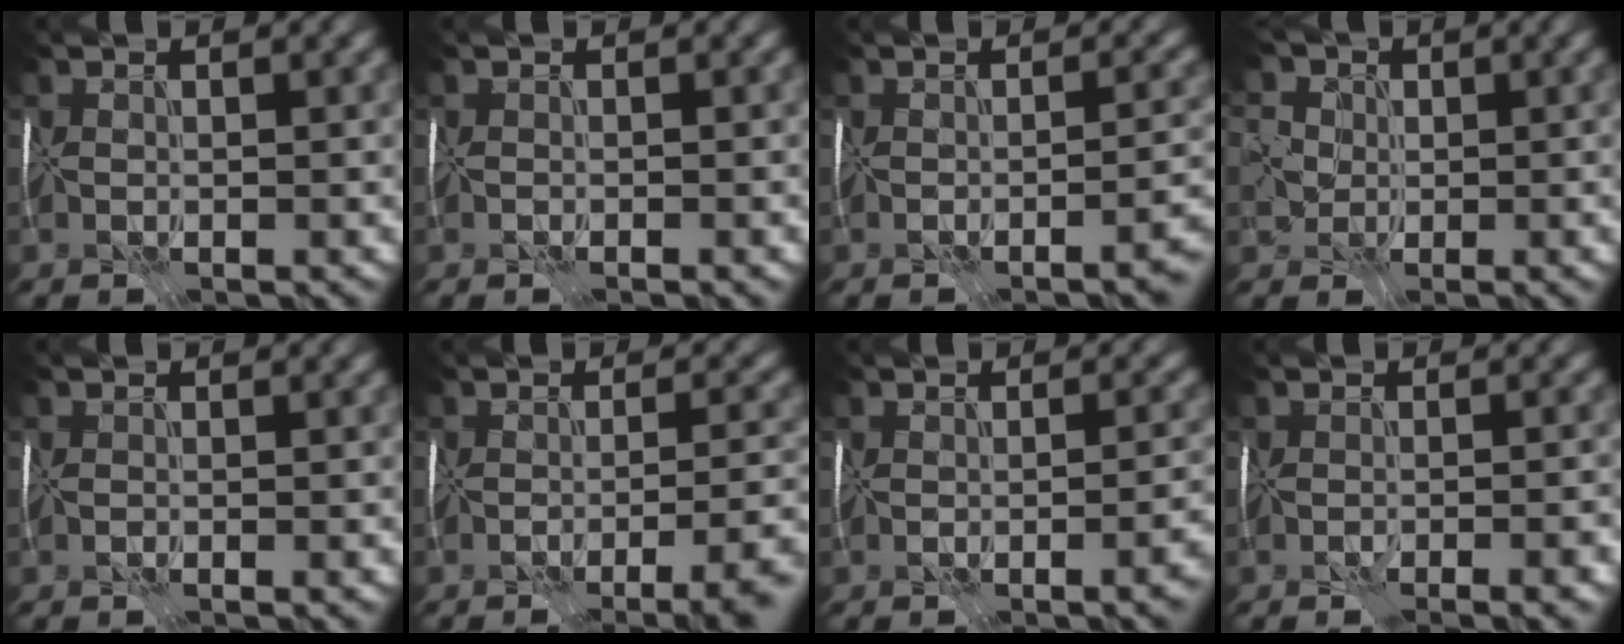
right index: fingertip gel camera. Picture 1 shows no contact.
{"total": 0.7, "force": [-0.6, -0.3, -0.1], "torque": [0.008, -0.008, -0.012]}
{"total": 3.6, "force": [-2.5, 0.4, 2.5], "torque": [-0.023, -0.011, -0.030]}
{"total": 5.3, "force": [0.5, 4.4, 2.8], "torque": [-0.061, 0.019, -0.014]}
{"total": 0.6, "force": [-0.5, -0.1, 0.3], "torque": [0.005, -0.008, -0.011]}
{"total": 6.5, "force": [-4.7, 1.0, 4.5], "torque": [-0.048, -0.009, -0.050]}
{"total": 3.8, "force": [-1.9, 0.8, 3.1], "torque": [-0.025, -0.010, -0.019]}
{"total": 2.7, "force": [-2.2, -0.1, 1.5], "torque": [-0.015, -0.008, -0.026]}